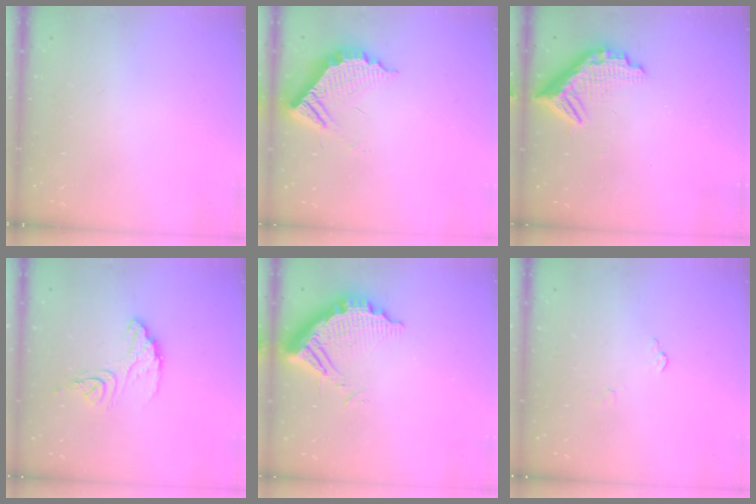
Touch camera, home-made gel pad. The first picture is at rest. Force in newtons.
{"total": 11.2, "press": 11.1, "slide": 1.0}
{"total": 10.9, "press": 10.9, "slide": 1.1}
{"total": 11.5, "press": 11.4, "slide": 1.0}
{"total": 13.1, "press": 13.1, "slide": 1.2}
{"total": 5.5, "press": 5.5, "slide": 0.5}